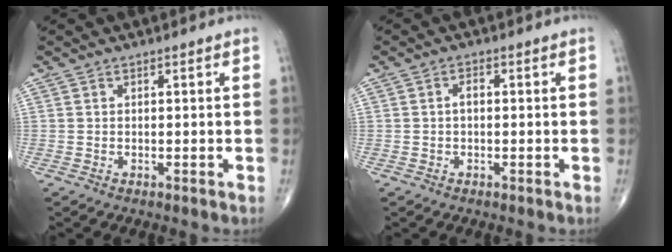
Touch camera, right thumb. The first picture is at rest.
{"total": 1.6, "force": [-0.1, 0.9, 1.3], "torque": [-0.018, 0.007, -0.004]}